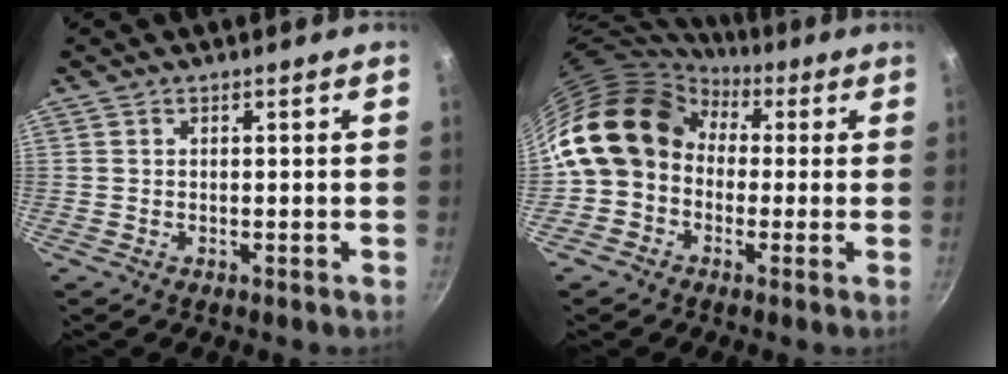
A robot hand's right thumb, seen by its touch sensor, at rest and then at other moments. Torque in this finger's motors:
{"motor_torque": [1.42, 1.42, 0.91, -0.68, 0.43]}